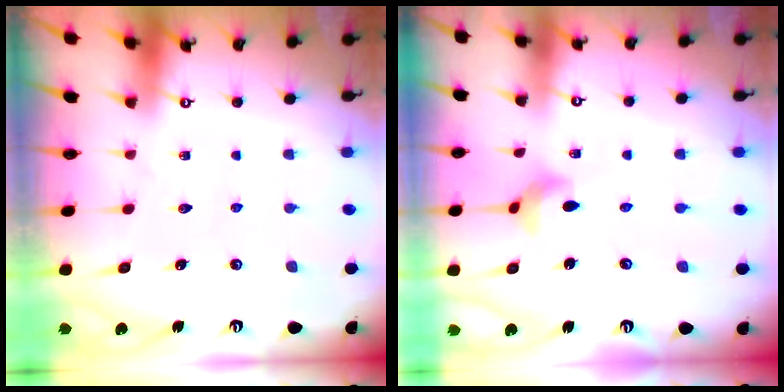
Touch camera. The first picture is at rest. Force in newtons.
{"total": 4.2, "press": 4.2, "slide": 0.5}